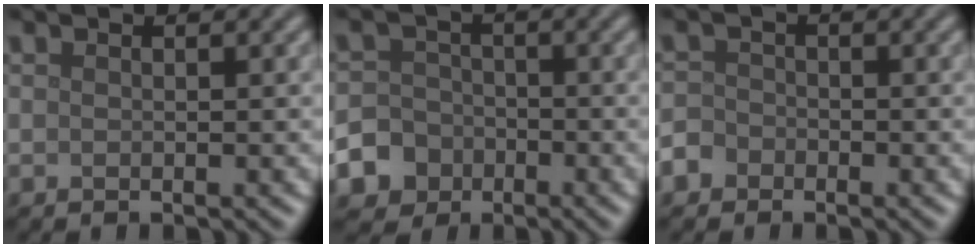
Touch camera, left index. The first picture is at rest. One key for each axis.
{"total": 8.4, "fx": -4.4, "fy": 7.1, "fz": 1.3, "tx": -0.025, "ty": -0.029, "tz": -0.095}
{"total": 2.6, "fx": -1.6, "fy": 2.0, "fz": 0.5, "tx": 0.004, "ty": -0.002, "tz": -0.033}